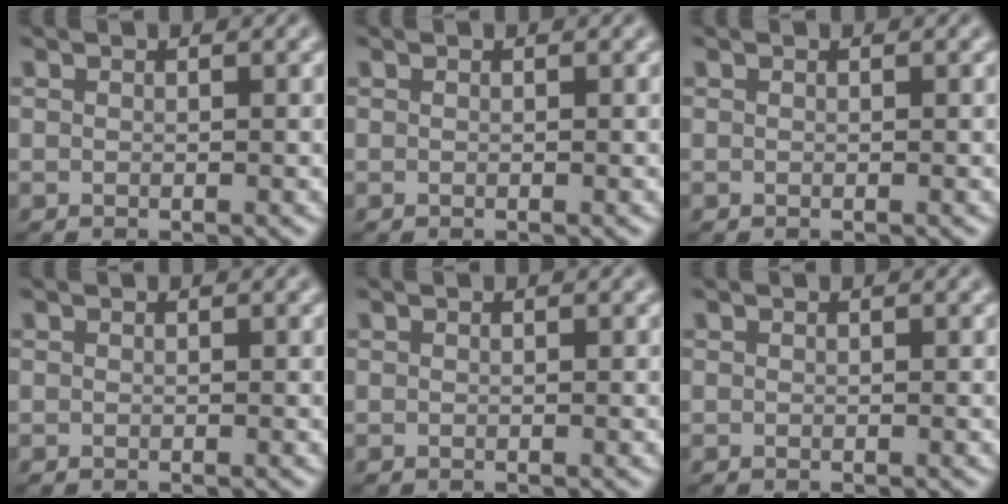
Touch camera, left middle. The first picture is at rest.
{"total": 0.0}
{"total": 0.0}
{"total": 0.0}
{"total": 0.0}
{"total": 0.0}